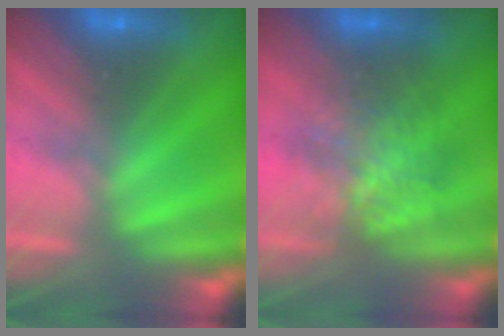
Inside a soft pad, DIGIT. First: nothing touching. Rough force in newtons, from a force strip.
{"total": 2.2}